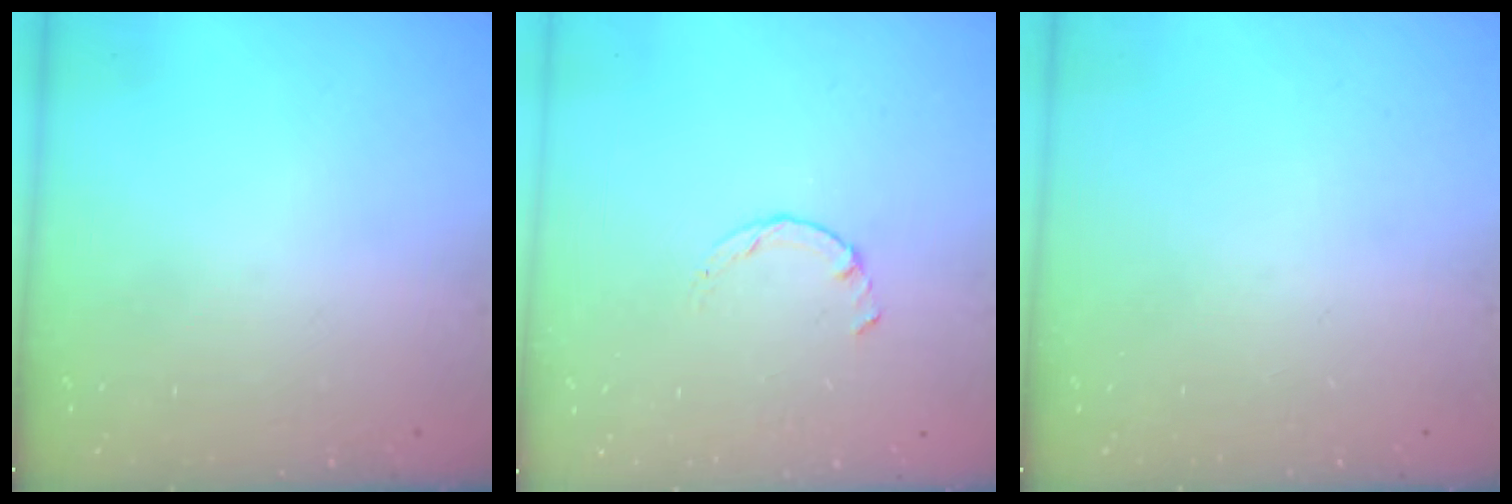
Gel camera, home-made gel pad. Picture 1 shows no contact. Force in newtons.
{"total": 0.0}
{"total": 0.0}